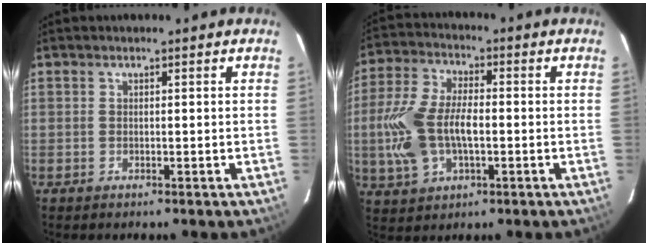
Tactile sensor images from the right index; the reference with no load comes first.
{"total": 13.8, "force": [-1.7, 7.7, 11.3], "torque": [-0.247, 0.007, -0.029]}